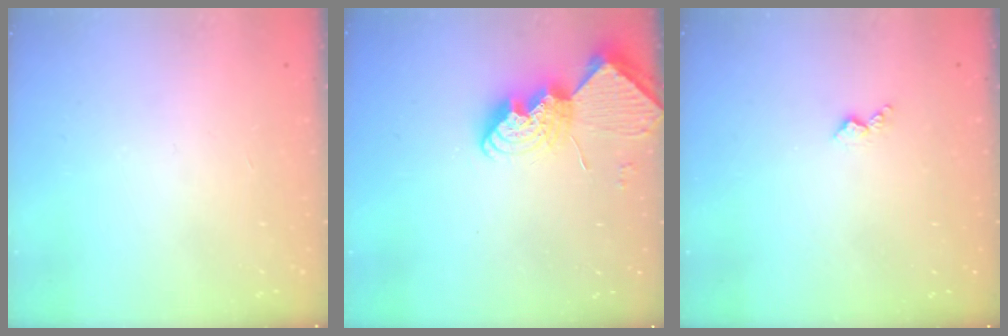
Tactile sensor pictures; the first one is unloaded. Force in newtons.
{"total": 12.9, "press": 12.9, "slide": 0.7}
{"total": 2.7, "press": 2.6, "slide": 0.5}